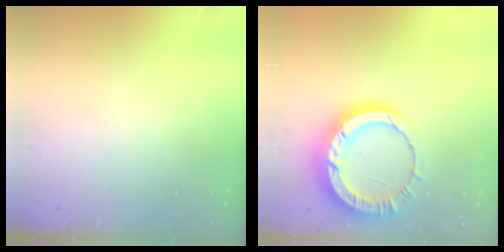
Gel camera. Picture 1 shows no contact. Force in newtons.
{"total": 14.6, "press": 14.5, "slide": 1.5}